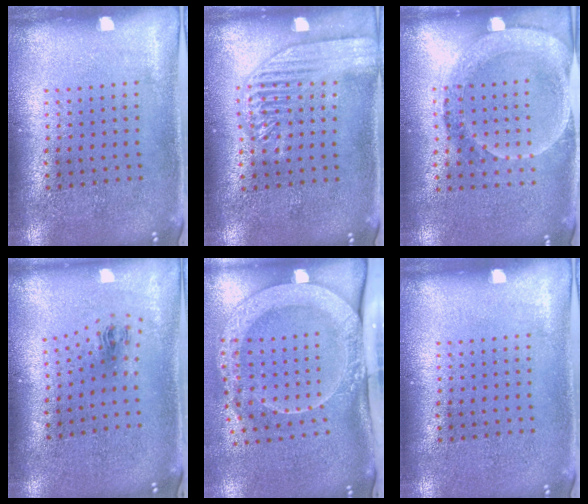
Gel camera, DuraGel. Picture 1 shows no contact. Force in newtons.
{"total": 1.9, "press": 1.8, "slide": 0.2}
{"total": 1.9, "press": 1.6, "slide": 0.9}
{"total": 1.0, "press": 0.4, "slide": 0.9}
{"total": 3.0, "press": 2.1, "slide": 2.1}
{"total": 0.0}